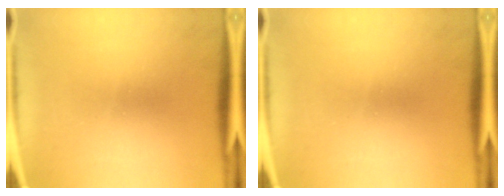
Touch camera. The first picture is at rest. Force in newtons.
{"total": 0.0}